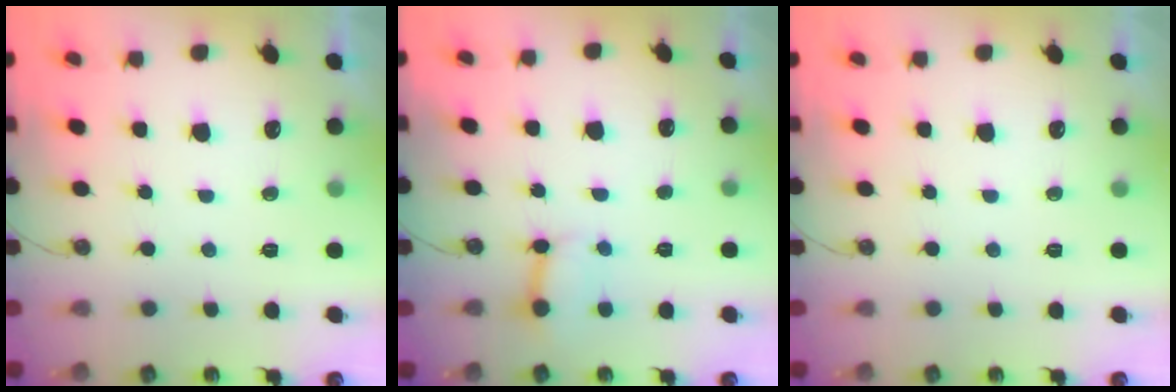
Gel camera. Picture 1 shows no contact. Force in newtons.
{"total": 5.0, "press": 4.9, "slide": 0.6}
{"total": 0.0}